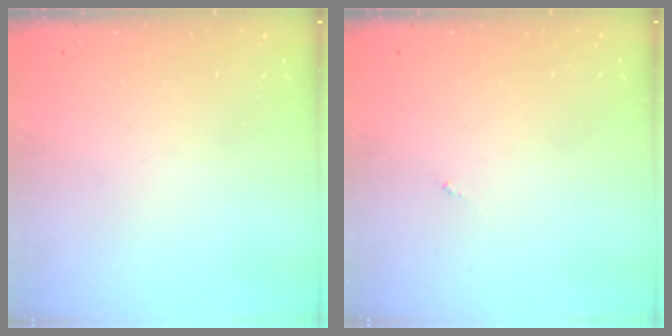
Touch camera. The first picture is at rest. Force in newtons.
{"total": 0.0}